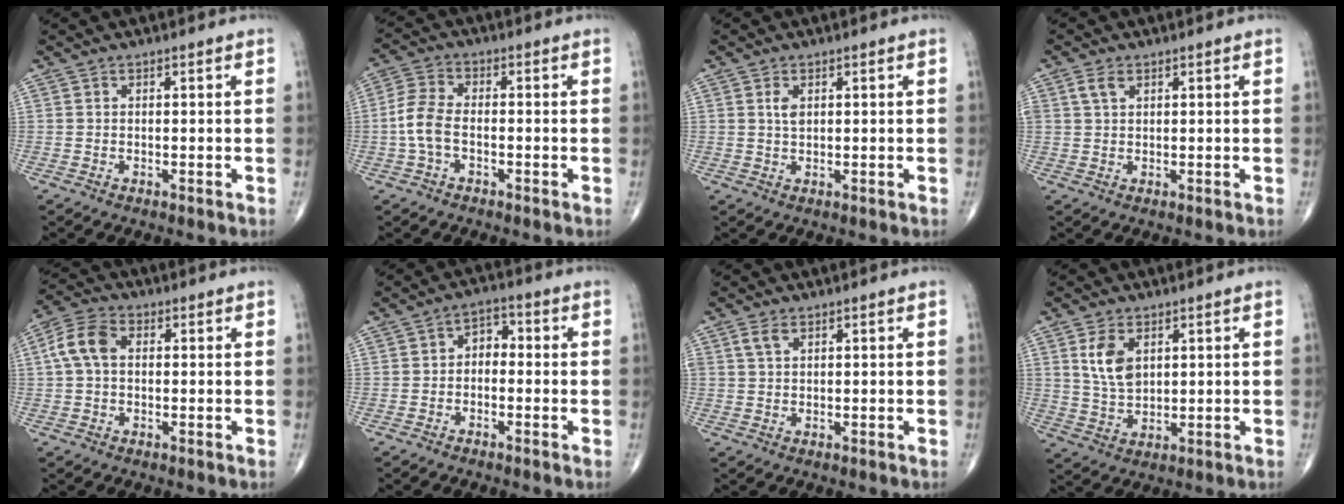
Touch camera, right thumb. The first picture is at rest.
{"total": 6.2, "force": [-1.5, 3.5, 4.9], "torque": [-0.115, 0.022, -0.035]}
{"total": 2.0, "force": [0.7, 1.1, 1.5], "torque": [-0.028, -0.001, 0.014]}
{"total": 2.5, "force": [1.2, 1.5, 1.6], "torque": [-0.032, 0.003, 0.027]}
{"total": 6.8, "force": [0.9, 4.4, 5.1], "torque": [-0.108, 0.023, 0.011]}
{"total": 4.0, "force": [-0.6, 2.8, 2.8], "torque": [-0.026, 0.022, -0.023]}
{"total": 2.3, "force": [1.2, 1.3, 1.5], "torque": [-0.032, 0.003, 0.028]}
{"total": 6.9, "force": [2.4, 4.1, 4.9], "torque": [-0.084, -0.012, 0.056]}